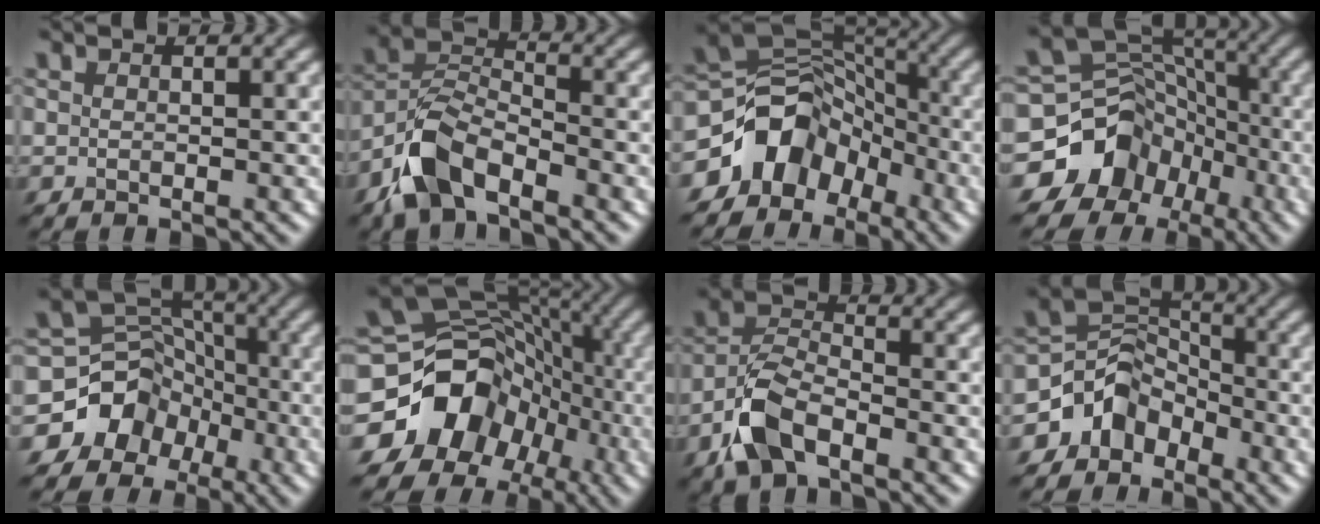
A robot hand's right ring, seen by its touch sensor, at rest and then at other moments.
{"total": 6.4, "force": [-4.2, 3.0, 3.8], "torque": [-0.074, 0.001, -0.095]}
{"total": 8.6, "force": [-4.2, 6.4, 3.8], "torque": [-0.051, 0.010, -0.089]}
{"total": 11.2, "force": [-5.4, 9.3, 3.1], "torque": [-0.059, 0.003, -0.108]}
{"total": 9.7, "force": [-5.1, 8.1, 1.7], "torque": [-0.018, 0.003, -0.109]}
{"total": 12.4, "force": [-4.4, 10.2, 5.5], "torque": [-0.099, 0.006, -0.084]}
{"total": 5.7, "force": [-3.4, 2.8, 3.7], "torque": [-0.074, 0.003, -0.076]}
{"total": 4.8, "force": [-2.8, 3.6, 1.4], "torque": [-0.005, 0.010, -0.063]}